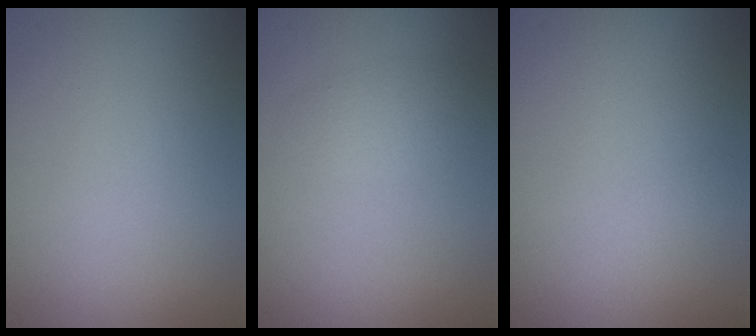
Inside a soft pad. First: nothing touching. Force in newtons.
{"total": 1.8, "press": 1.8, "slide": 0.1}
{"total": 0.6, "press": 0.6, "slide": 0.0}